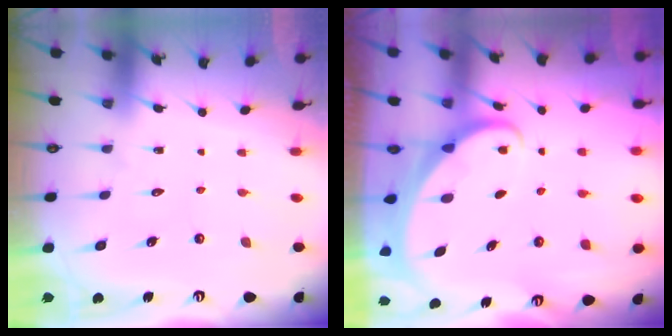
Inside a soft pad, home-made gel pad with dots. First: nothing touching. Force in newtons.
{"total": 2.9, "press": 2.9, "slide": 0.3}